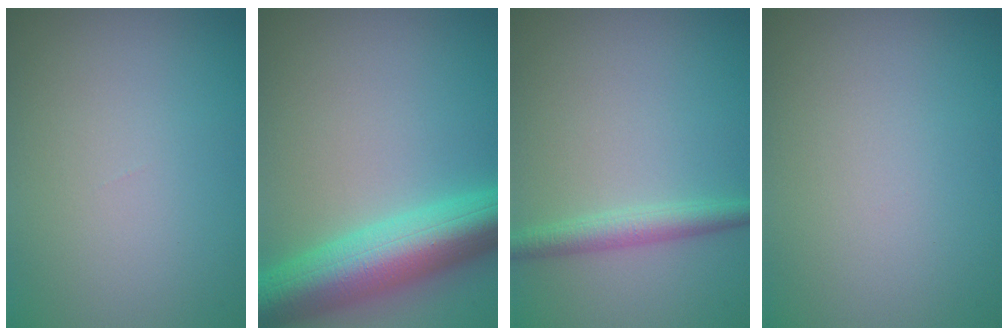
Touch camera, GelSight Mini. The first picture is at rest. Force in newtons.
{"total": 9.0, "press": 9.0, "slide": 0.5}
{"total": 2.4, "press": 2.4, "slide": 0.0}
{"total": 0.0}